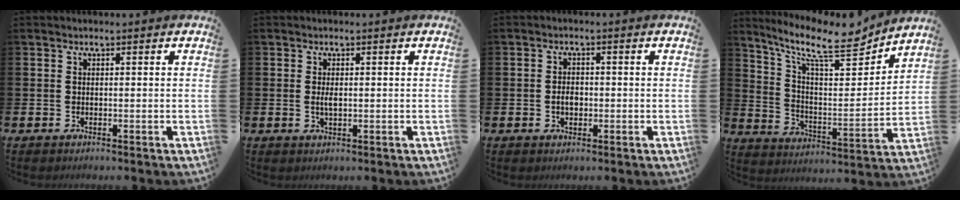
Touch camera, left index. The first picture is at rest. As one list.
[{"total": 1.5, "force": [0.1, 0.6, 1.4], "torque": [-0.016, -0.002, -0.002]}, {"total": 2.3, "force": [-0.3, 1.6, 1.6], "torque": [-0.013, -0.002, -0.013]}, {"total": 11.6, "force": [9.2, 3.2, 6.4], "torque": [-0.132, -0.064, 0.151]}]